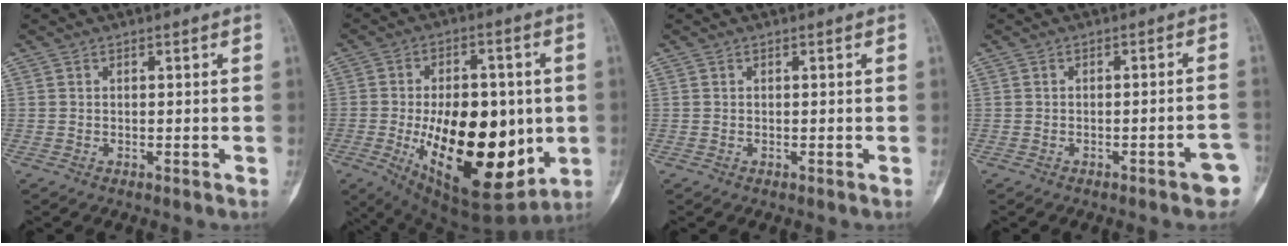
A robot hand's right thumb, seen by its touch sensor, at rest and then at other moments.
{"total": 26.0, "force": [-3.4, 13.5, 22.0], "torque": [-0.324, -0.018, -0.022]}
{"total": 0.0}
{"total": 4.5, "force": [-2.4, 0.9, 3.7], "torque": [-0.035, 0.020, -0.027]}